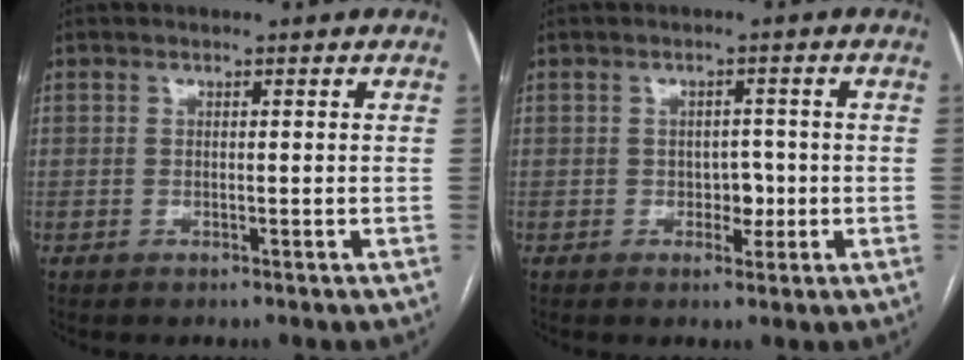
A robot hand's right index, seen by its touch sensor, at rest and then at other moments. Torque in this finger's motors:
{"motor_torque": [0.32, -0.25, 0.00, 0.00]}